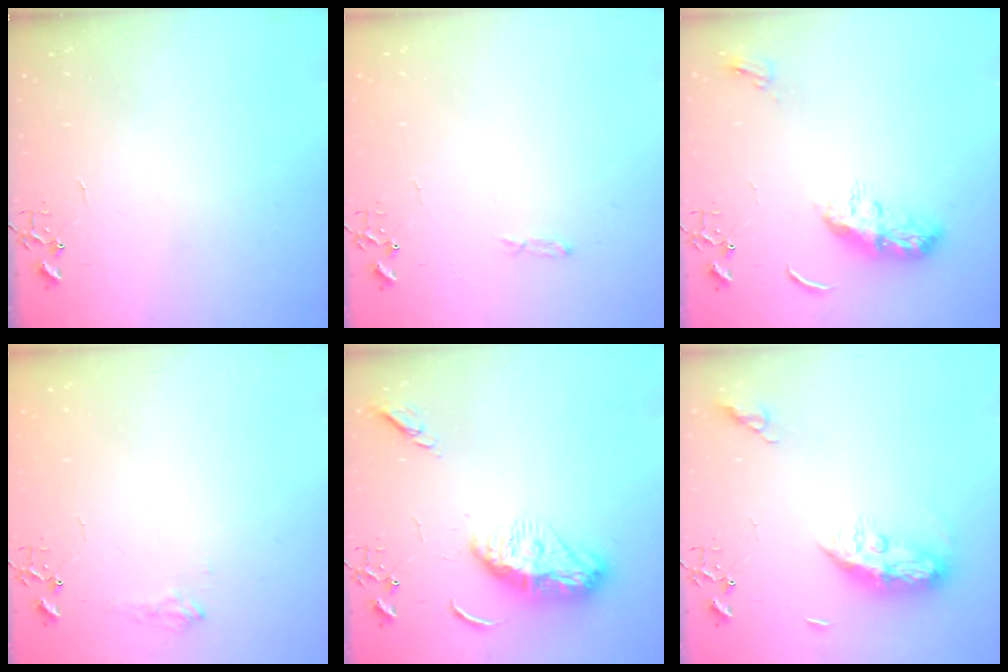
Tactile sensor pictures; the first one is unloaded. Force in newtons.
{"total": 3.7, "press": 3.7, "slide": 0.6}
{"total": 9.6, "press": 9.6, "slide": 0.0}
{"total": 7.3, "press": 7.3, "slide": 0.3}
{"total": 13.1, "press": 13.0, "slide": 1.1}
{"total": 9.8, "press": 9.8, "slide": 0.5}